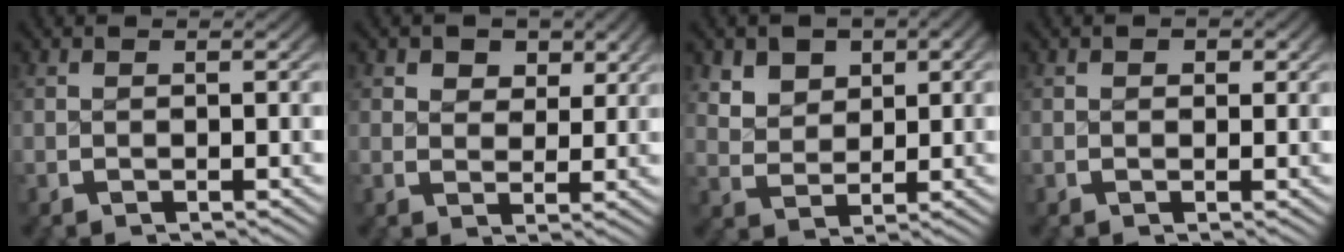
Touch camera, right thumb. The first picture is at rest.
{"total": 3.0, "force": [1.5, 2.2, 1.3], "torque": [-0.016, -0.017, 0.031]}
{"total": 4.4, "force": [1.5, 3.3, 2.4], "torque": [-0.039, -0.017, 0.040]}
{"total": 0.9, "force": [0.3, 0.7, 0.4], "torque": [-0.001, -0.004, 0.006]}